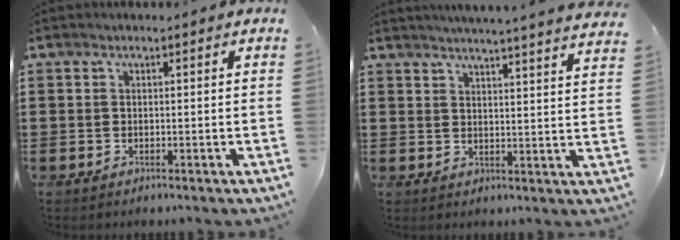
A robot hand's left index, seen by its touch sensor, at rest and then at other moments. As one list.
[{"total": 4.0, "force": [3.8, -1.1, 0.6], "torque": [-0.025, -0.025, 0.064]}]